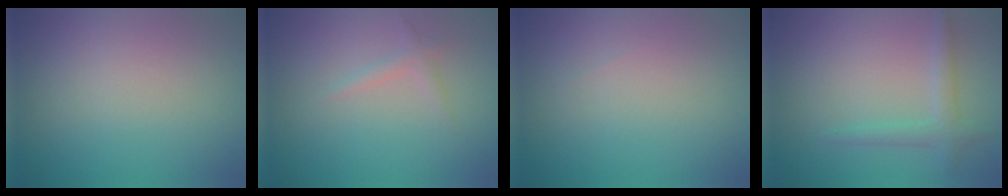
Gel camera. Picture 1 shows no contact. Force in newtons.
{"total": 1.1, "press": 1.1, "slide": 0.0}
{"total": 0.0}
{"total": 1.9, "press": 1.9, "slide": 0.1}